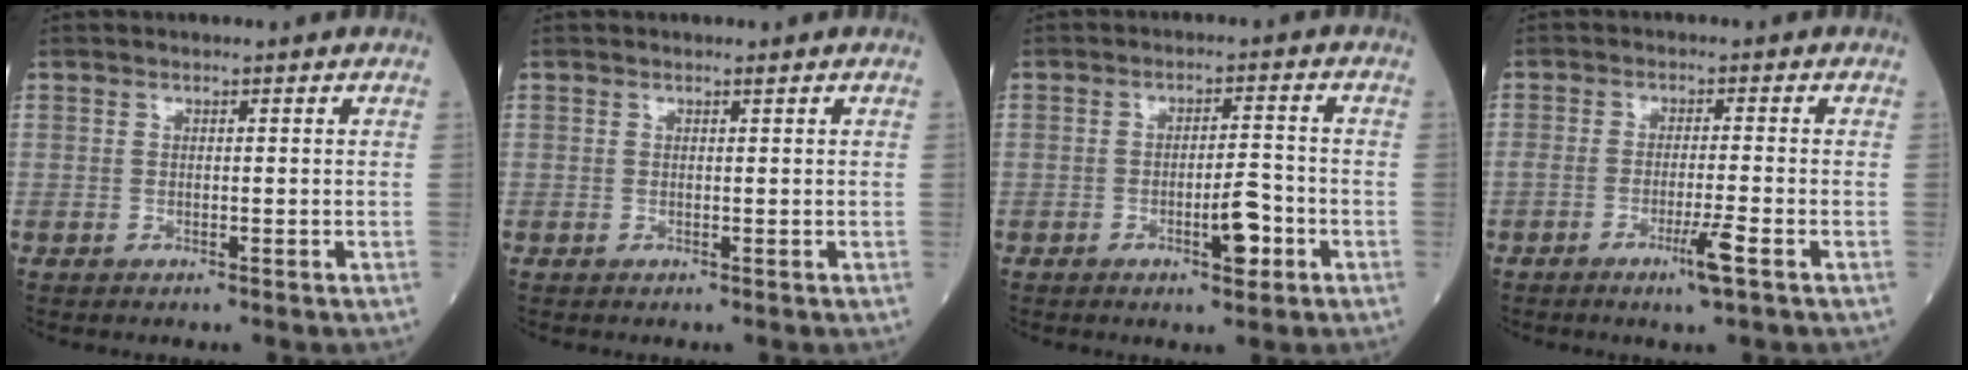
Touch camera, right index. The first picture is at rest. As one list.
[{"total": 0.0}, {"total": 5.1, "force": [-2.0, 1.2, 4.5], "torque": [-0.069, 0.001, -0.030]}, {"total": 4.3, "force": [-2.3, -0.5, 3.7], "torque": [-0.065, -0.010, -0.042]}]